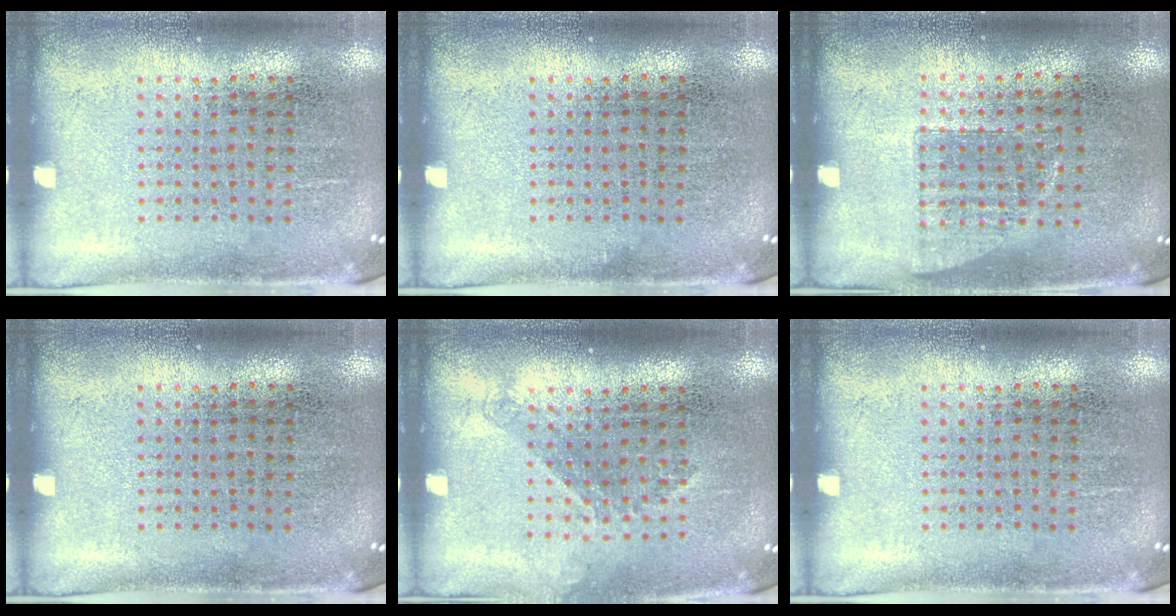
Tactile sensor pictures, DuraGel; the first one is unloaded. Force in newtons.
{"total": 0.0}
{"total": 0.7, "press": 0.7, "slide": 0.1}
{"total": 0.0}
{"total": 1.2, "press": 0.9, "slide": 0.8}
{"total": 0.0}